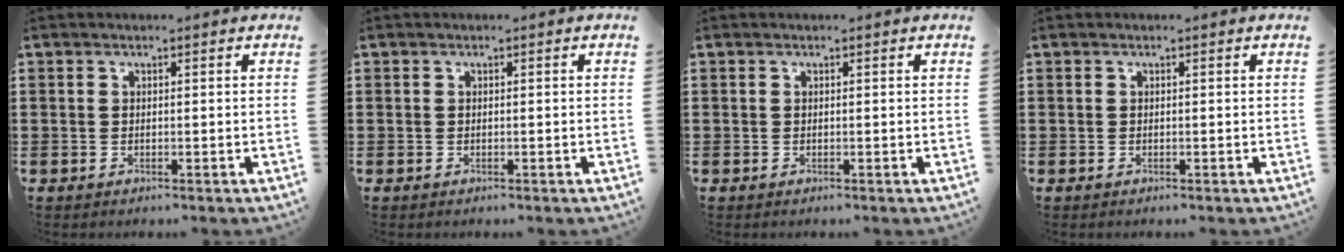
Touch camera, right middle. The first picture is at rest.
{"total": 0.0}
{"total": 0.0}
{"total": 0.0}